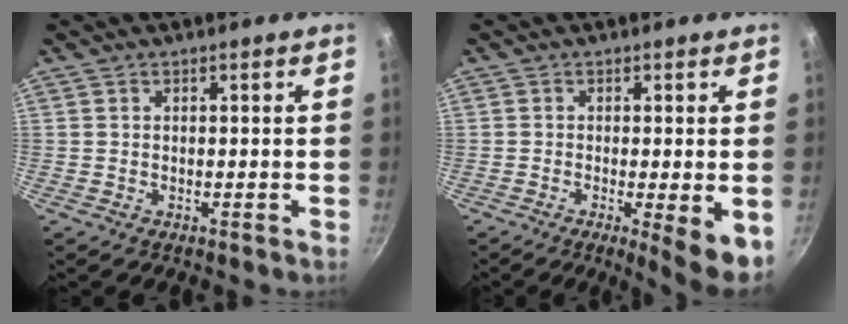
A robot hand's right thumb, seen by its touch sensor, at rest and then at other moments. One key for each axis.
{"total": 6.8, "fx": -1.7, "fy": 1.2, "fz": 6.5, "tx": -0.084, "ty": -0.009, "tz": -0.020}